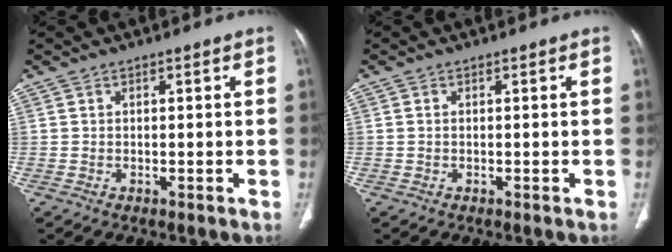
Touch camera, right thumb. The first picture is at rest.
{"total": 0.0}